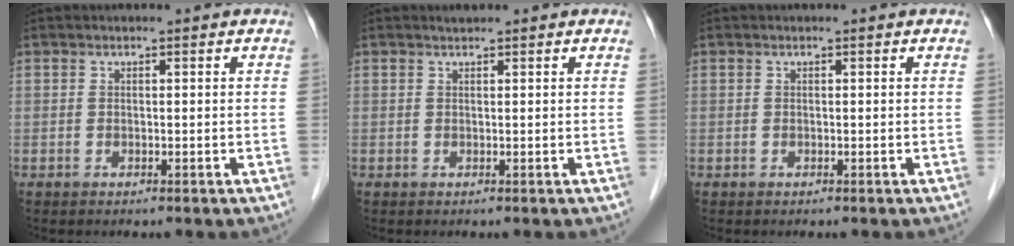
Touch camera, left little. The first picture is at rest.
{"total": 0.5, "force": [0.5, 0.0, 0.1], "torque": [-0.009, 0.003, 0.011]}
{"total": 0.0}